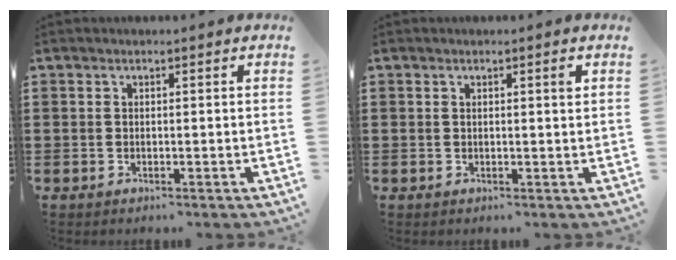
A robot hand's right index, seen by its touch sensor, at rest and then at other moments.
{"total": 1.3, "force": [0.5, 0.0, 1.2], "torque": [-0.014, -0.002, 0.006]}